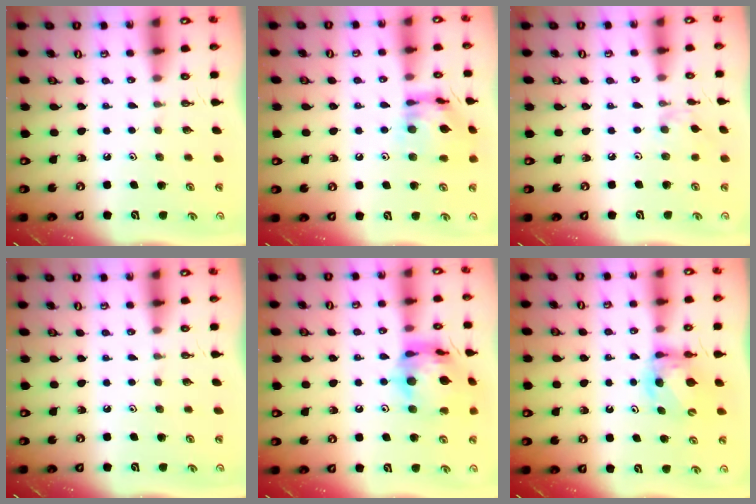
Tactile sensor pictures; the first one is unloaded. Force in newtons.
{"total": 14.1, "press": 14.1, "slide": 1.3}
{"total": 2.4, "press": 2.3, "slide": 0.5}
{"total": 0.0}
{"total": 16.6, "press": 16.5, "slide": 1.7}
{"total": 6.4, "press": 6.4, "slide": 0.2}